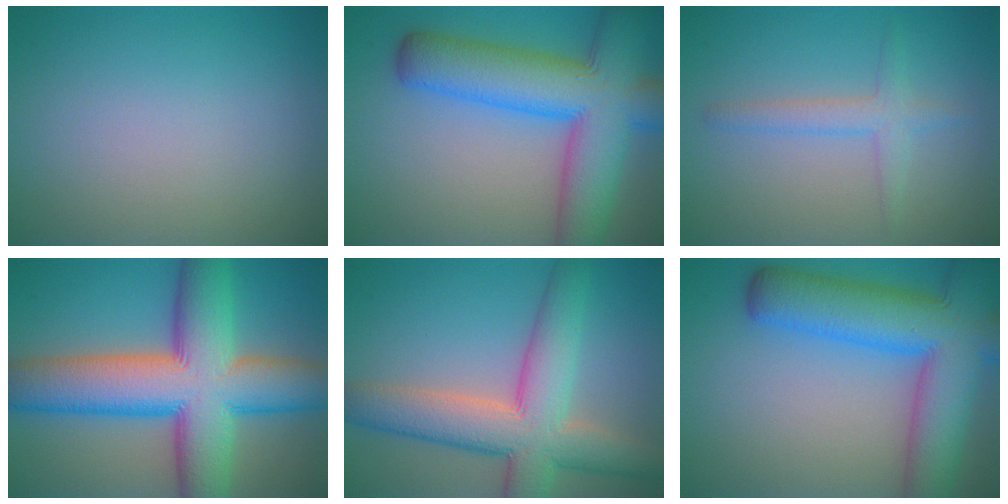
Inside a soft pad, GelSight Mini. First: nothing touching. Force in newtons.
{"total": 12.0, "press": 12.0, "slide": 0.4}
{"total": 2.3, "press": 2.3, "slide": 0.1}
{"total": 14.5, "press": 14.5, "slide": 0.4}
{"total": 8.8, "press": 8.7, "slide": 0.4}
{"total": 11.5, "press": 11.5, "slide": 0.6}